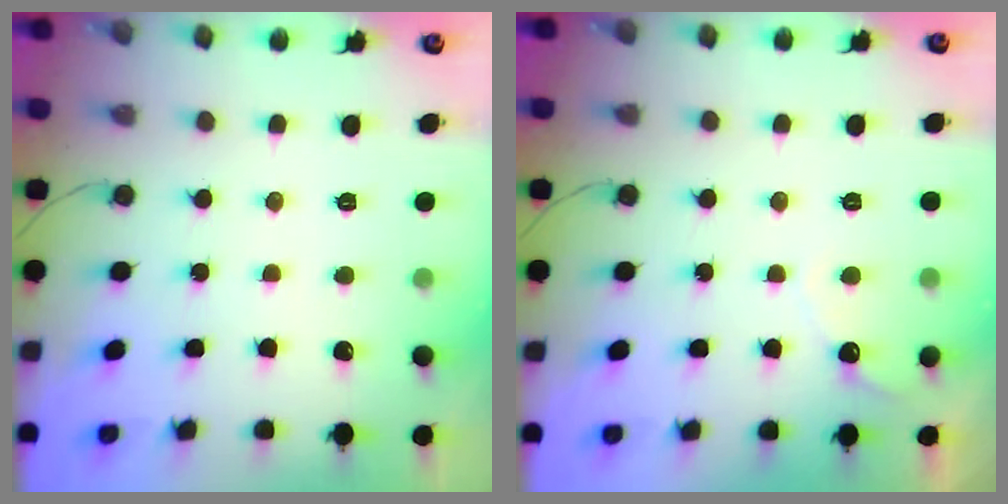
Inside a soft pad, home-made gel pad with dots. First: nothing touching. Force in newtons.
{"total": 3.6, "press": 3.6, "slide": 0.2}